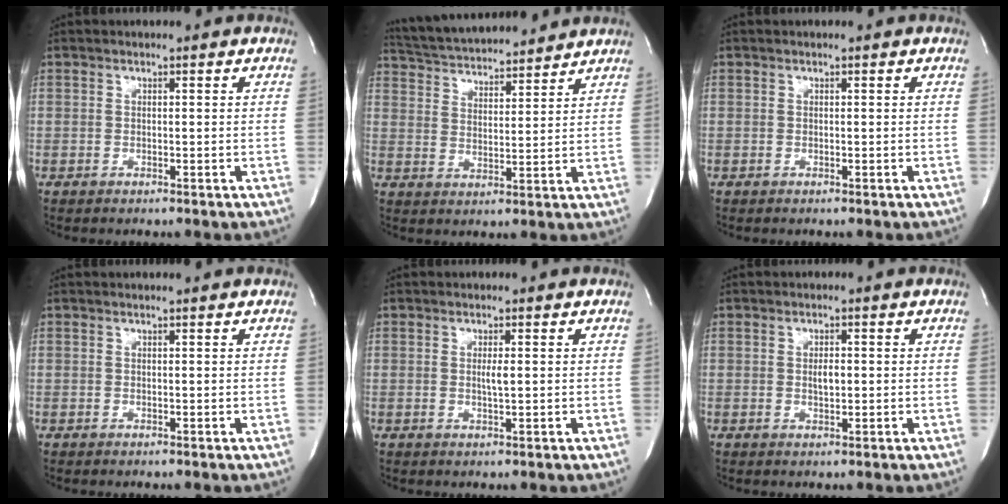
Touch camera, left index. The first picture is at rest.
{"total": 15.0, "force": [14.1, 2.0, 4.9], "torque": [-0.091, 0.026, 0.225]}
{"total": 0.0}
{"total": 0.6, "force": [0.6, -0.1, 0.2], "torque": [-0.009, 0.002, 0.009]}
{"total": 1.6, "force": [0.1, 0.1, 1.5], "torque": [-0.032, -0.003, 0.001]}
{"total": 1.9, "force": [0.0, 0.8, 1.7], "torque": [-0.032, -0.002, 0.001]}